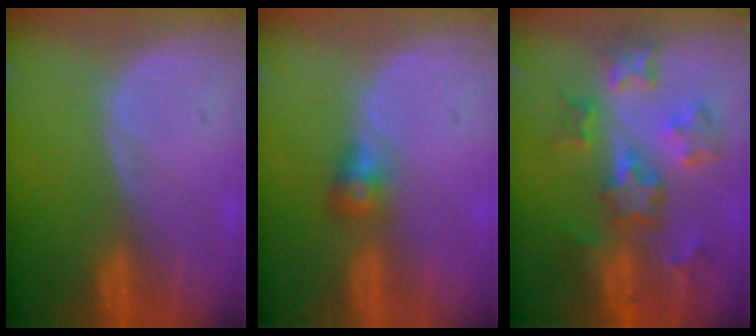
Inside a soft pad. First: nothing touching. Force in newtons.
{"total": 2.8, "press": 2.6, "slide": 0.9}
{"total": 8.8, "press": 7.9, "slide": 3.8}